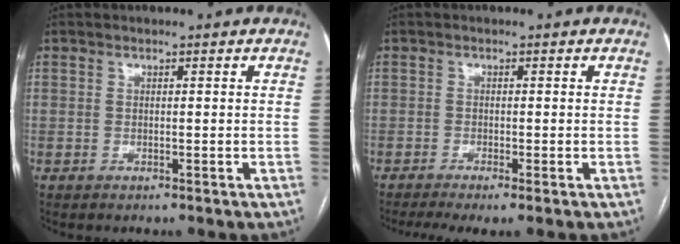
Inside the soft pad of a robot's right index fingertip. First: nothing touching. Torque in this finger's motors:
{"motor_torque": [0.41, -0.27, 0.07, 0.04]}